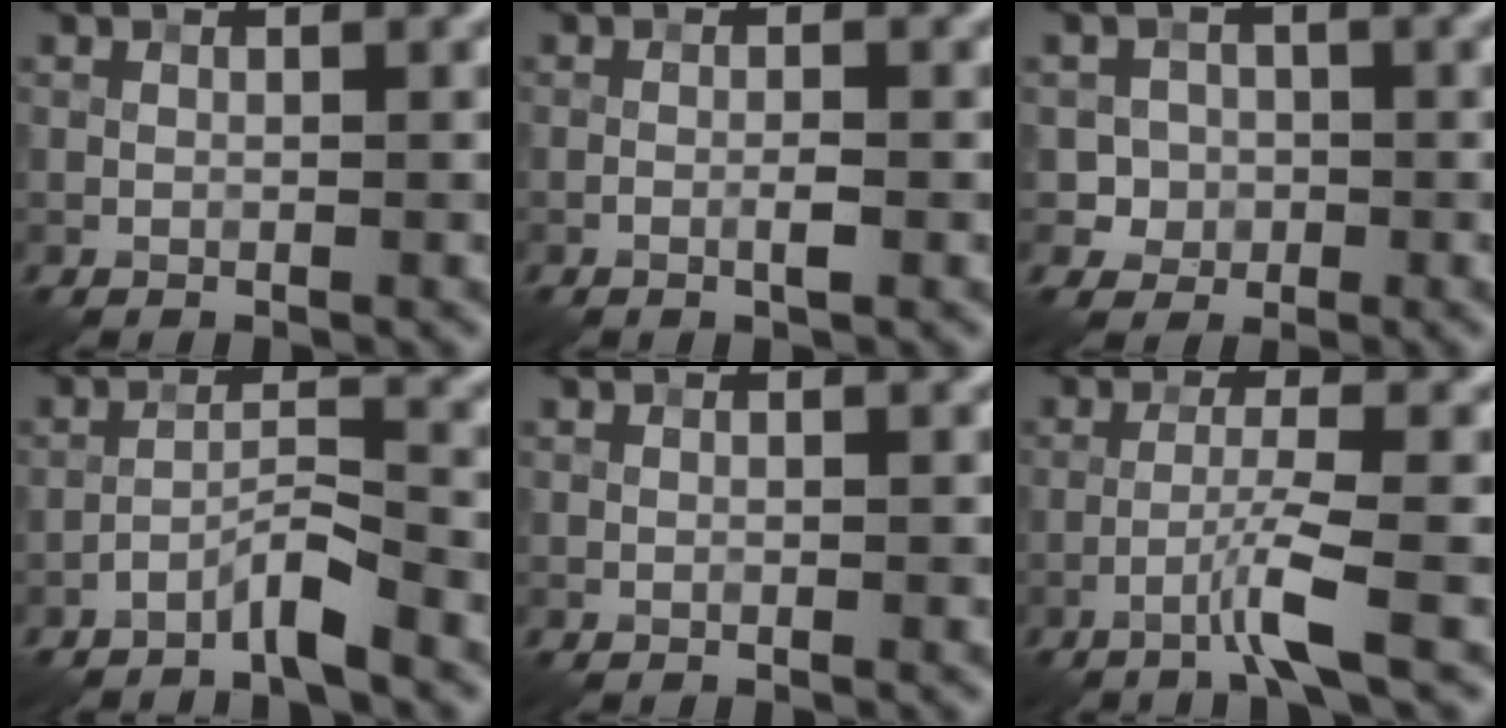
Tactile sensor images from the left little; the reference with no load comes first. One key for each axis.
{"total": 1.3, "fx": -0.5, "fy": 0.2, "fz": 1.2, "tx": -0.022, "ty": 0.002, "tz": -0.011}
{"total": 2.6, "fx": -0.6, "fy": 2.5, "fz": 0.3, "tx": 0.016, "ty": 0.006, "tz": -0.016}
{"total": 2.9, "fx": -2.3, "fy": 0.2, "fz": 1.7, "tx": -0.030, "ty": 0.012, "tz": -0.049}
{"total": 0.0}
{"total": 3.1, "fx": -1.6, "fy": -0.3, "fz": 2.6, "tx": -0.051, "ty": 0.010, "tz": -0.045}